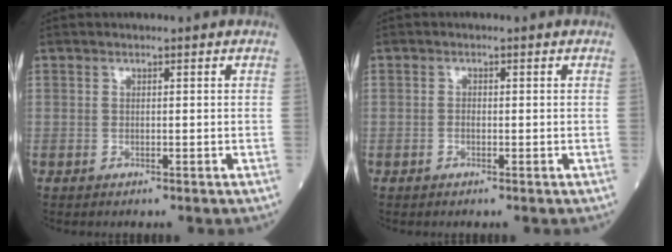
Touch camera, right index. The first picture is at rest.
{"total": 0.6, "force": [-0.3, 0.2, 0.5], "torque": [-0.008, 0.002, -0.006]}